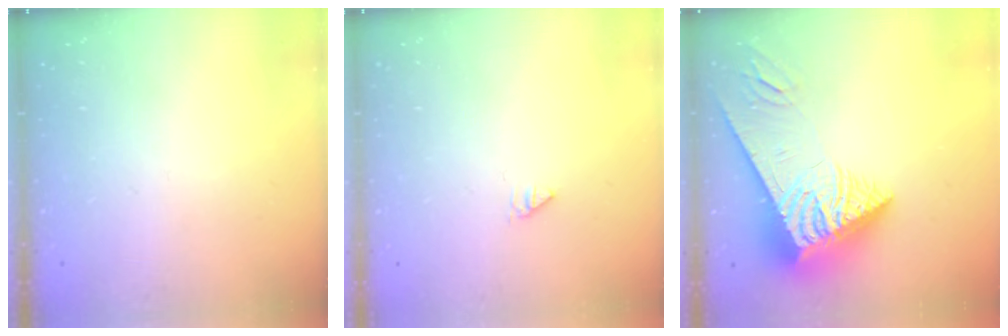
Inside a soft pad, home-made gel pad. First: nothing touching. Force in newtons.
{"total": 0.0}
{"total": 10.1, "press": 10.0, "slide": 1.4}